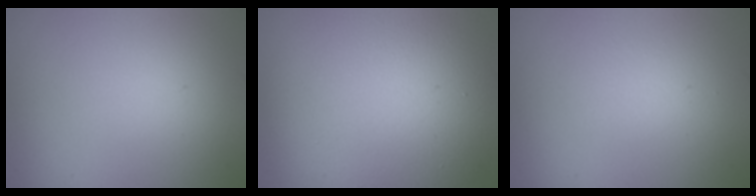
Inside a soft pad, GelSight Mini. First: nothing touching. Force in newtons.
{"total": 13.7, "press": 13.6, "slide": 1.5}
{"total": 0.7, "press": 0.7, "slide": 0.0}